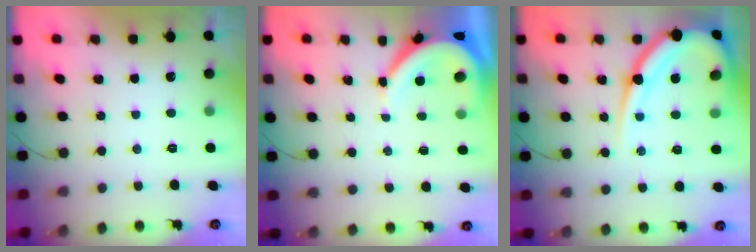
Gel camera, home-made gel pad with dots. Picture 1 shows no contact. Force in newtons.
{"total": 7.3, "press": 7.3, "slide": 0.9}
{"total": 16.4, "press": 16.3, "slide": 1.6}